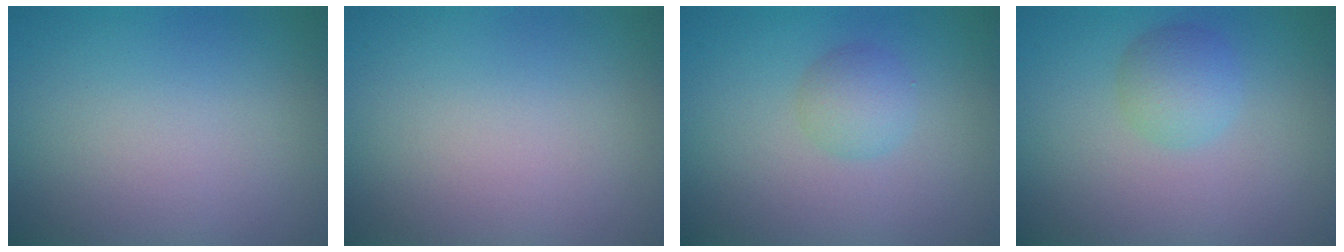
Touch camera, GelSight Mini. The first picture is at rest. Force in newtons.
{"total": 0.0}
{"total": 2.0, "press": 2.0, "slide": 0.1}
{"total": 2.4, "press": 2.4, "slide": 0.1}